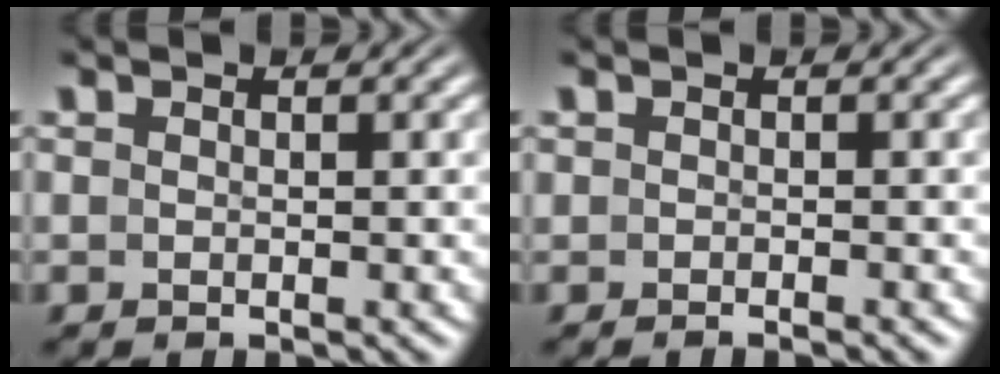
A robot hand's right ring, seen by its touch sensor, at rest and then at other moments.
{"total": 0.9, "force": [-0.8, -0.1, 0.2], "torque": [-0.001, 0.003, -0.014]}